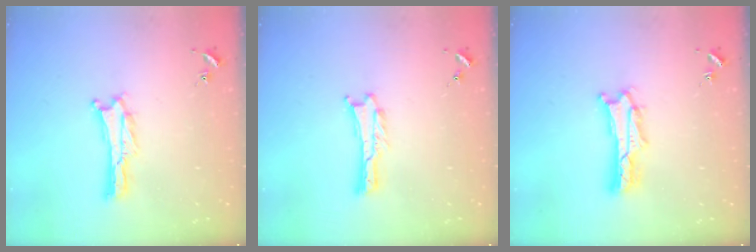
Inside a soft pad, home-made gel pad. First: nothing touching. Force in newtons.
{"total": 0.0}
{"total": 2.7, "press": 2.7, "slide": 0.4}